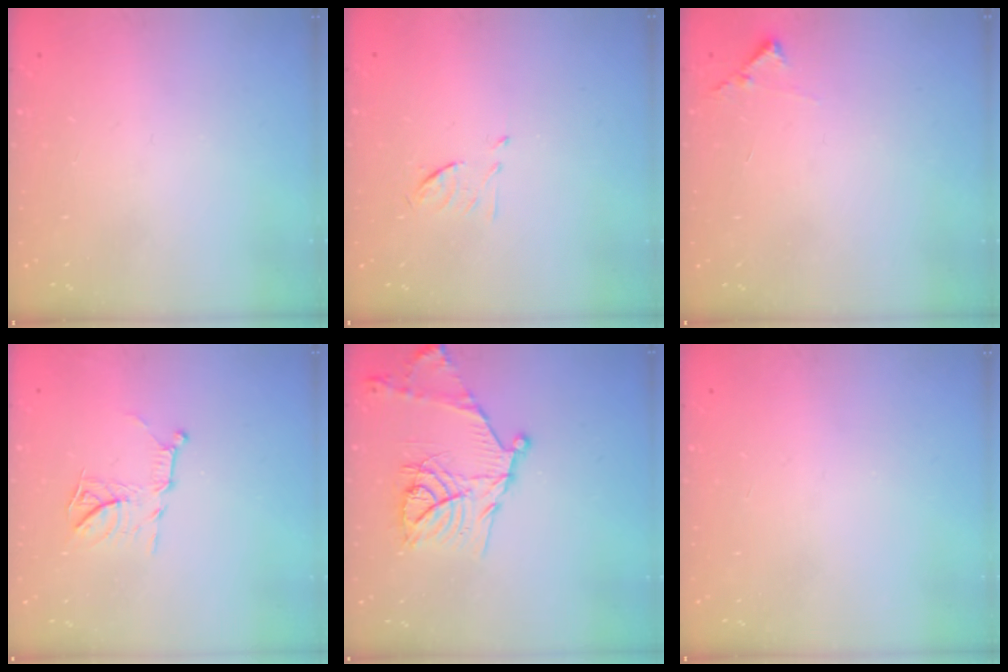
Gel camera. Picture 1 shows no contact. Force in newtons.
{"total": 6.3, "press": 6.2, "slide": 1.0}
{"total": 5.5, "press": 5.5, "slide": 0.4}
{"total": 10.6, "press": 10.6, "slide": 0.8}
{"total": 17.5, "press": 17.5, "slide": 1.2}
{"total": 0.0}